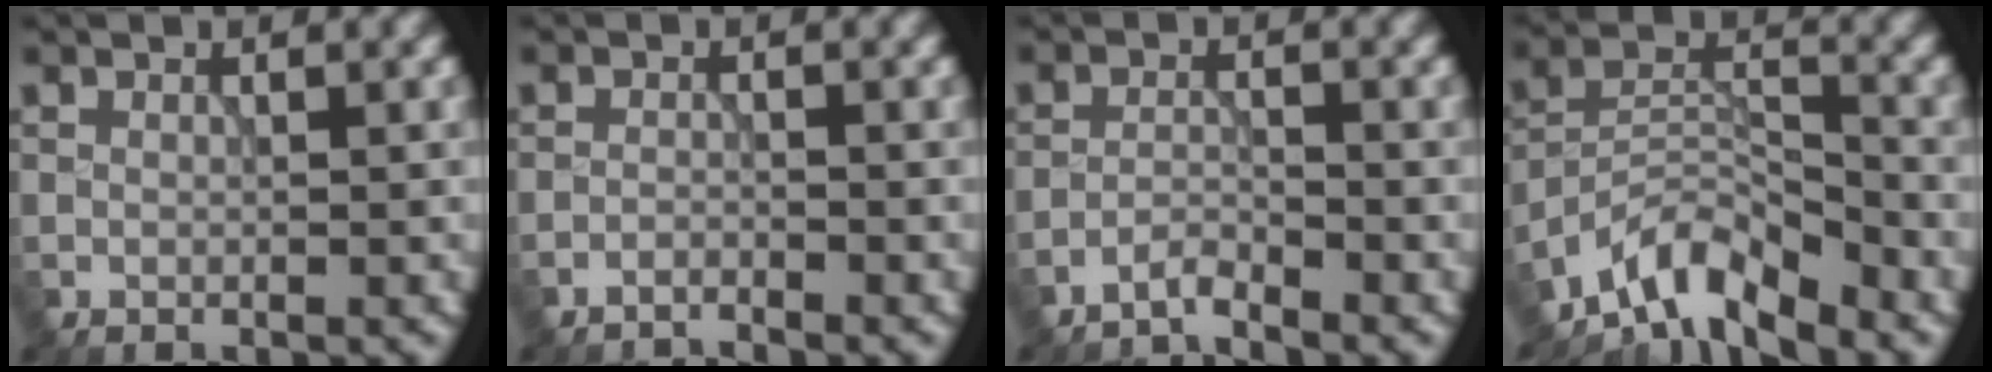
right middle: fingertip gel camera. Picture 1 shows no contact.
{"total": 1.4, "force": [-1.4, 0.1, 0.2], "torque": [-0.001, -0.001, -0.031]}
{"total": 1.8, "force": [-1.8, 0.1, 0.4], "torque": [-0.003, 0.004, -0.040]}
{"total": 6.3, "force": [-5.3, 1.7, 2.9], "torque": [-0.046, 0.001, -0.110]}